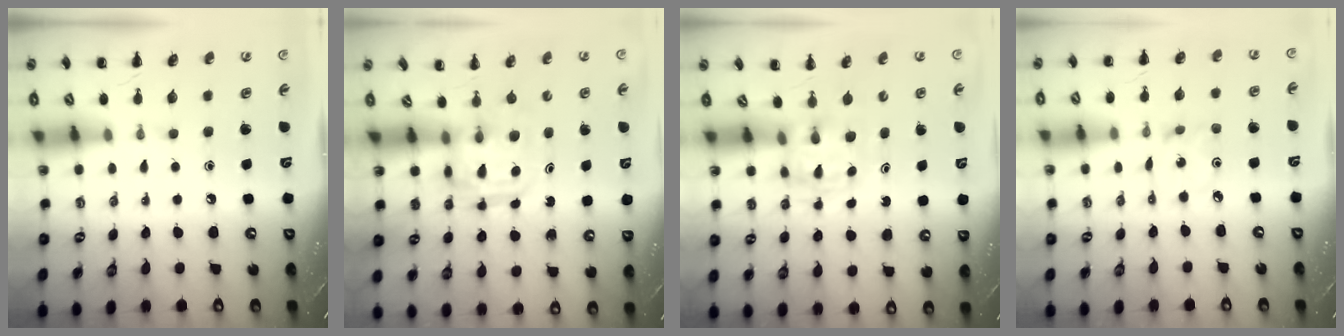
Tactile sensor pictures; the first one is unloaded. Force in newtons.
{"total": 3.0, "press": 3.0, "slide": 0.2}
{"total": 3.4, "press": 3.3, "slide": 0.5}
{"total": 2.5, "press": 2.5, "slide": 0.5}